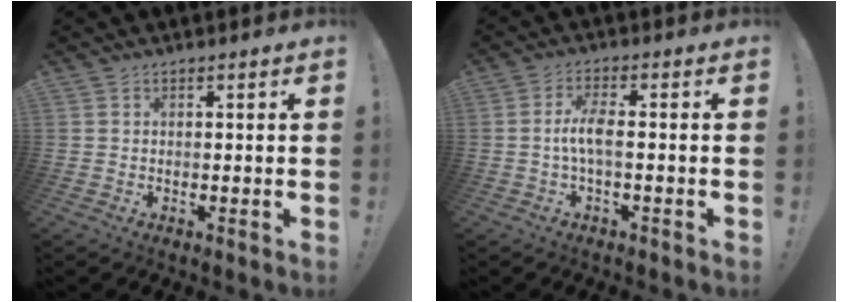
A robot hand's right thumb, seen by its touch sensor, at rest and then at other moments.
{"total": 5.9, "force": [-0.7, 1.4, 5.7], "torque": [-0.124, -0.004, -0.019]}